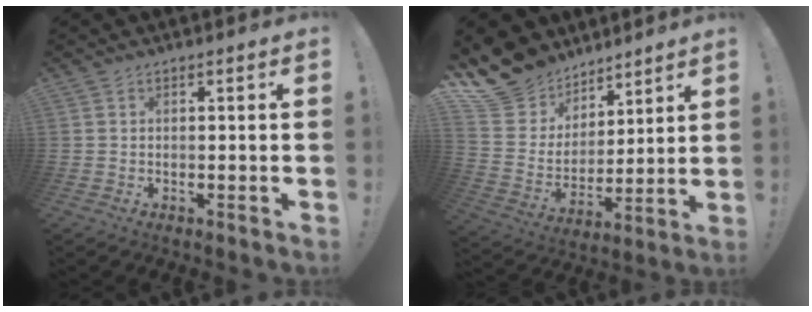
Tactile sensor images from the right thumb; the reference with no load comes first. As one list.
[{"total": 14.3, "force": [10.2, 9.6, 2.8], "torque": [-0.066, -0.079, 0.215]}]